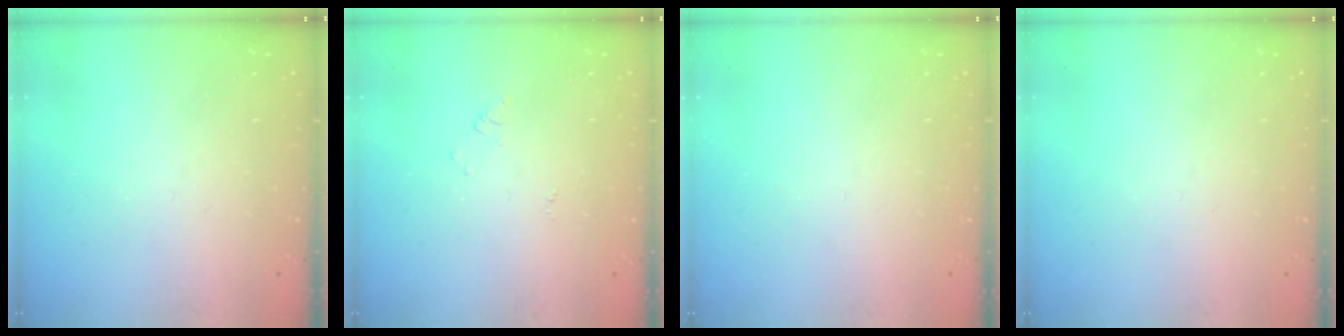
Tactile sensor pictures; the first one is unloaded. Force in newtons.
{"total": 4.7, "press": 4.7, "slide": 0.6}
{"total": 0.0}
{"total": 0.0}